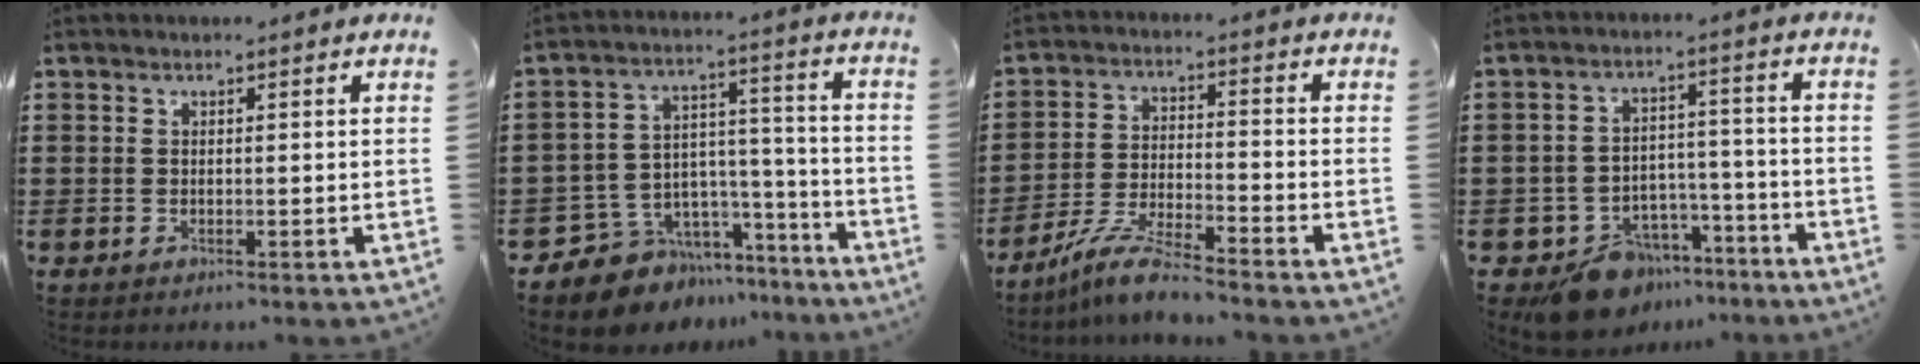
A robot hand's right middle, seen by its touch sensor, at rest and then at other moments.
{"total": 7.8, "force": [-6.4, 4.4, 0.1], "torque": [-0.015, 0.011, -0.121]}
{"total": 7.1, "force": [-6.2, 0.3, 3.4], "torque": [-0.079, -0.008, -0.123]}
{"total": 8.1, "force": [-6.9, 3.8, 1.7], "torque": [-0.031, 0.033, -0.130]}